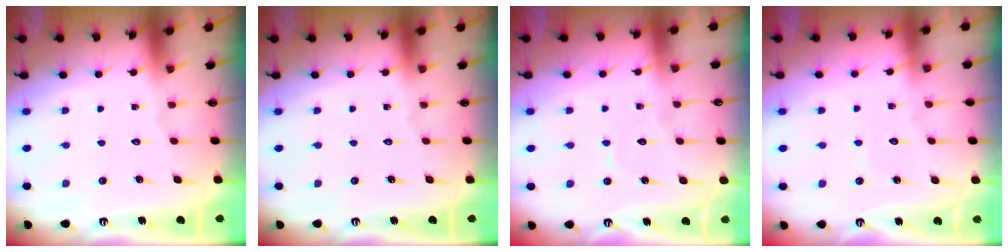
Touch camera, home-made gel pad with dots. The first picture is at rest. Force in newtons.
{"total": 0.0}
{"total": 3.6, "press": 3.6, "slide": 0.2}
{"total": 2.7, "press": 2.6, "slide": 0.3}